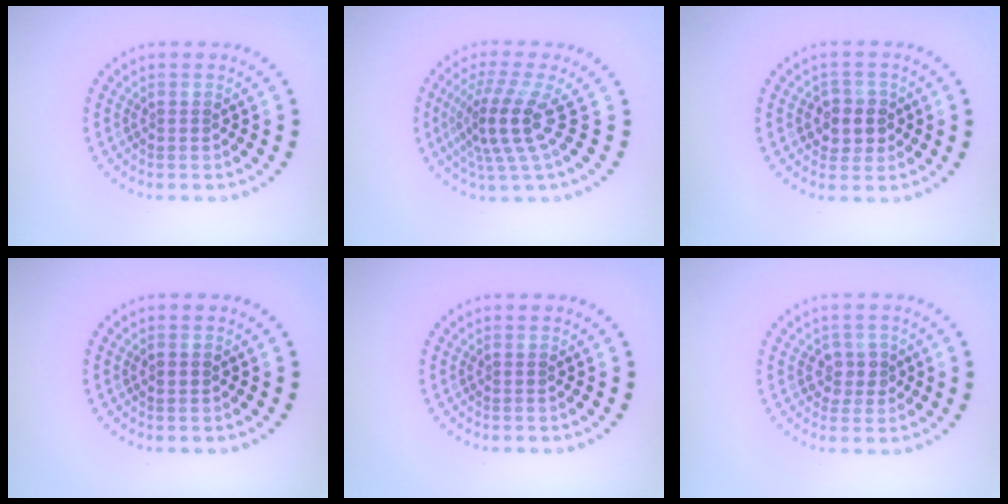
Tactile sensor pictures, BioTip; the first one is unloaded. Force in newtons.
{"total": 4.4, "press": 3.1, "slide": 3.1}
{"total": 2.8, "press": 2.6, "slide": 1.0}
{"total": 0.9, "press": 0.9, "slide": 0.1}
{"total": 0.0}
{"total": 1.8, "press": 1.7, "slide": 0.5}